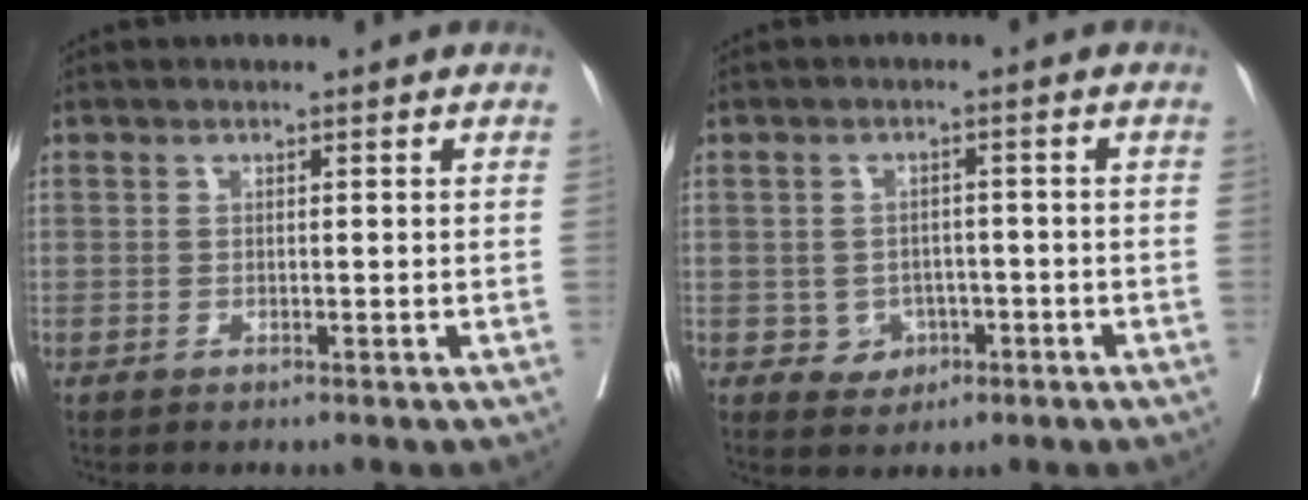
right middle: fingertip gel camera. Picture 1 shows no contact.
{"total": 3.6, "force": [-1.2, 3.2, 1.3], "torque": [-0.008, 0.008, -0.008]}